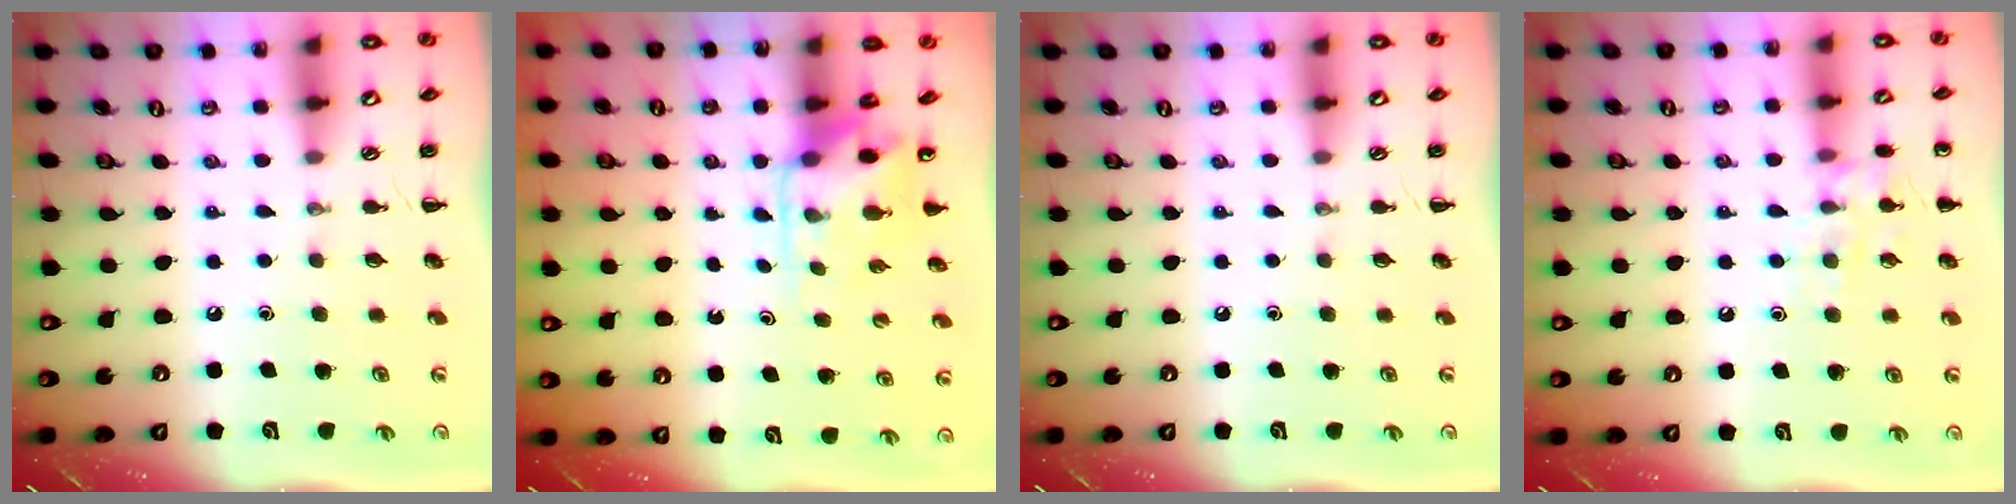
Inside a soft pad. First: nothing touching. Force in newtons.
{"total": 4.3, "press": 4.2, "slide": 1.0}
{"total": 0.0}
{"total": 9.4, "press": 9.4, "slide": 0.8}